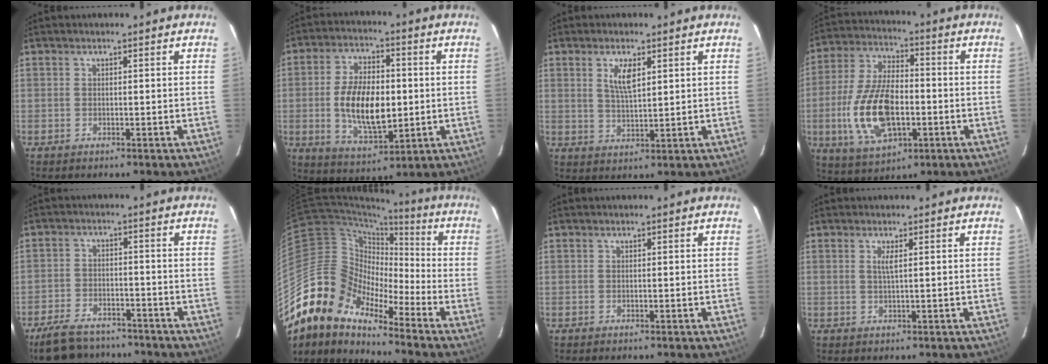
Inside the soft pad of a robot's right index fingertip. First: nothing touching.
{"total": 13.5, "force": [-1.0, 6.8, 11.7], "torque": [-0.223, 0.000, -0.010]}
{"total": 5.0, "force": [2.1, 1.8, 4.1], "torque": [-0.075, 0.000, 0.042]}
{"total": 16.9, "force": [-3.8, 8.4, 14.1], "torque": [-0.297, -0.002, -0.059]}
{"total": 13.4, "force": [-11.0, 5.6, 5.1], "torque": [-0.131, -0.001, -0.168]}
{"total": 15.3, "force": [-12.2, 6.7, 6.2], "torque": [-0.107, 0.008, -0.250]}
{"total": 0.0}
{"total": 1.5, "force": [0.5, -0.1, 1.4], "torque": [-0.028, -0.001, 0.009]}